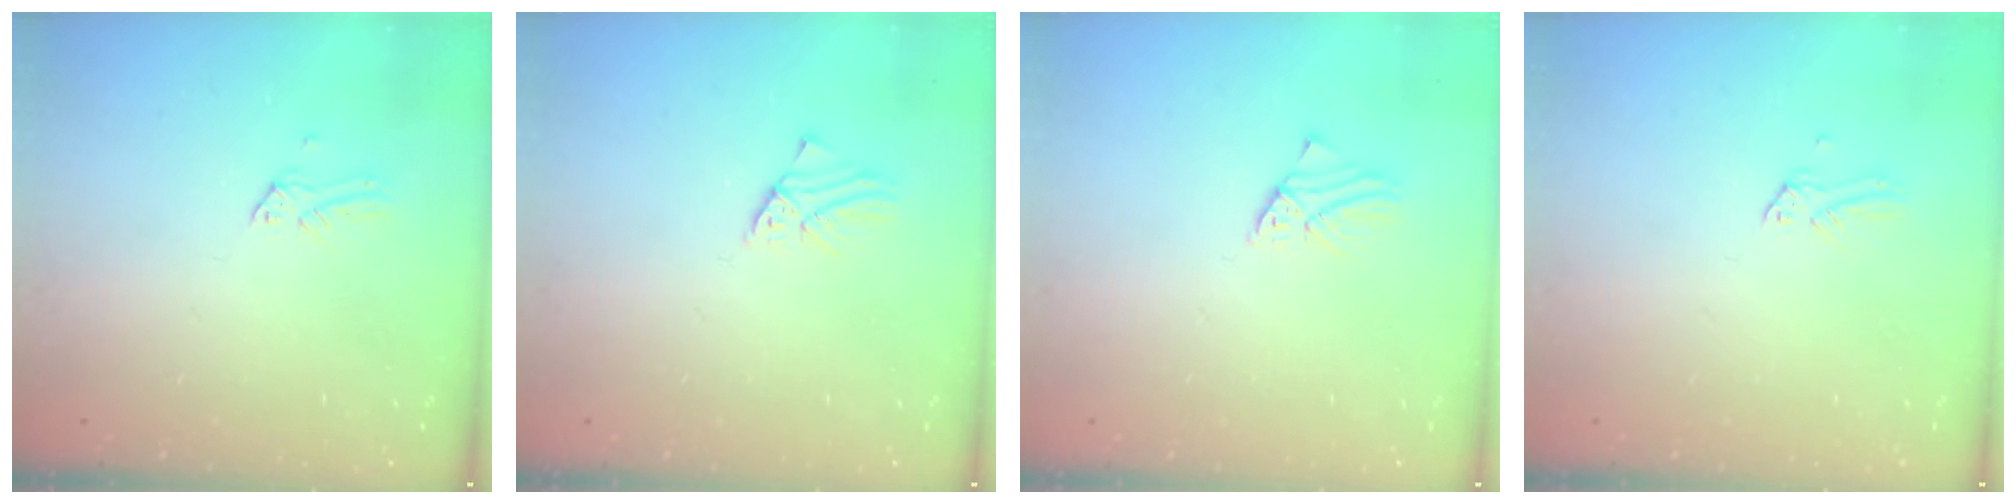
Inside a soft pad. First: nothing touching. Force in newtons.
{"total": 1.4, "press": 1.3, "slide": 0.1}
{"total": 1.4, "press": 1.3, "slide": 0.1}
{"total": 0.0}